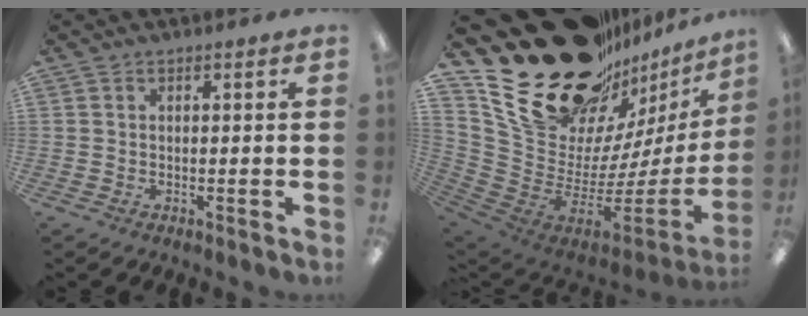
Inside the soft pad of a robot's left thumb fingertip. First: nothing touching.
{"total": 33.6, "force": [20.5, 18.7, 19.0], "torque": [-0.273, -0.160, 0.422]}